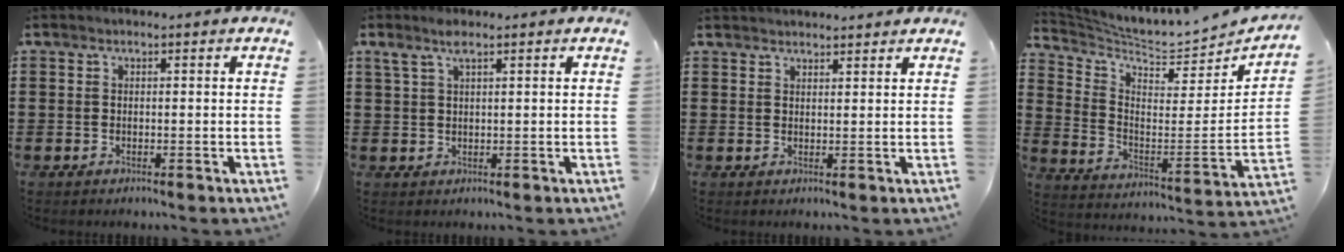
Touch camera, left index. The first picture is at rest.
{"total": 2.6, "force": [1.6, 0.6, 1.9], "torque": [-0.043, 0.004, 0.029]}
{"total": 1.8, "force": [1.8, 0.2, 0.0], "torque": [-0.004, 0.002, 0.036]}
{"total": 5.0, "force": [4.6, 0.7, 1.8], "torque": [-0.054, -0.050, 0.070]}